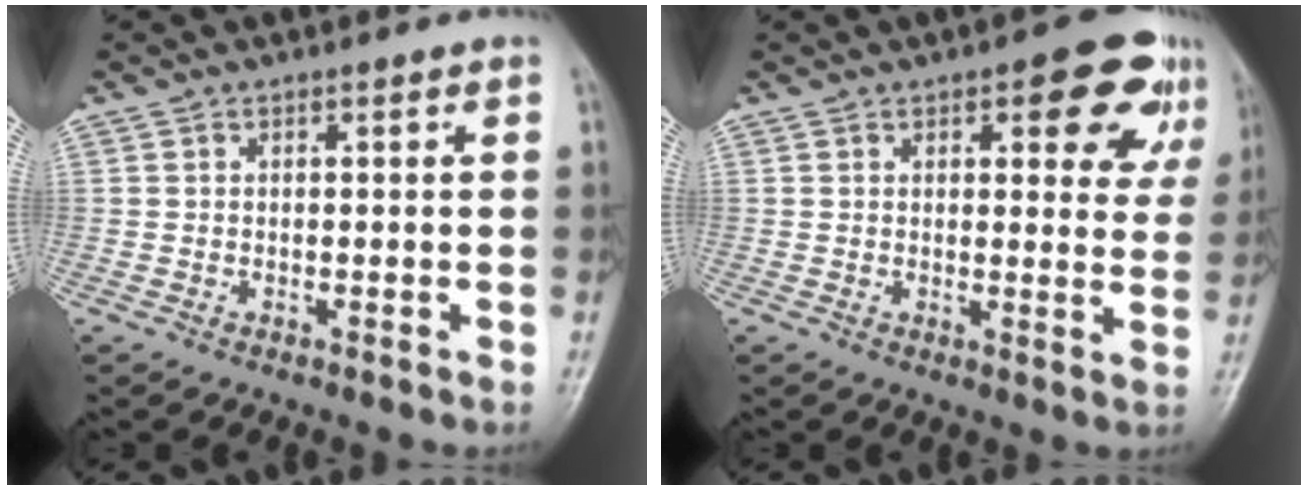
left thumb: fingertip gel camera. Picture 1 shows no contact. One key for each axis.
{"total": 11.7, "fx": 5.8, "fy": 4.7, "fz": 9.0, "tx": -0.062, "ty": -0.018, "tz": 0.063}